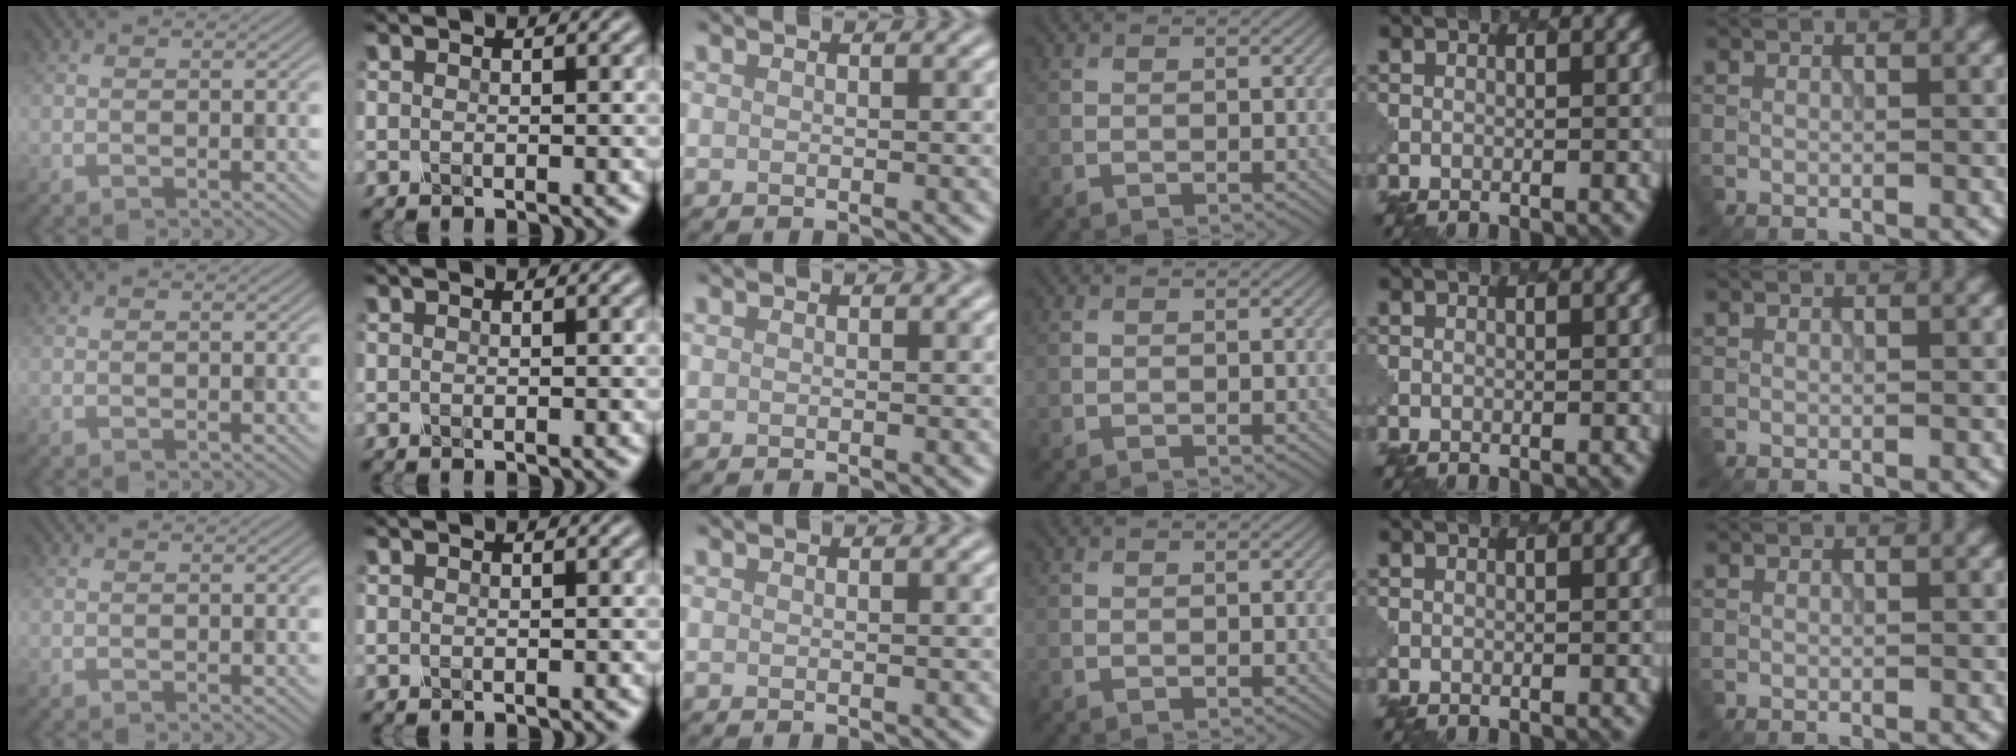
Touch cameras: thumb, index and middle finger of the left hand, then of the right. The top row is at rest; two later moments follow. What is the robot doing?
{"motion": "dispense", "object": "spray bottle"}